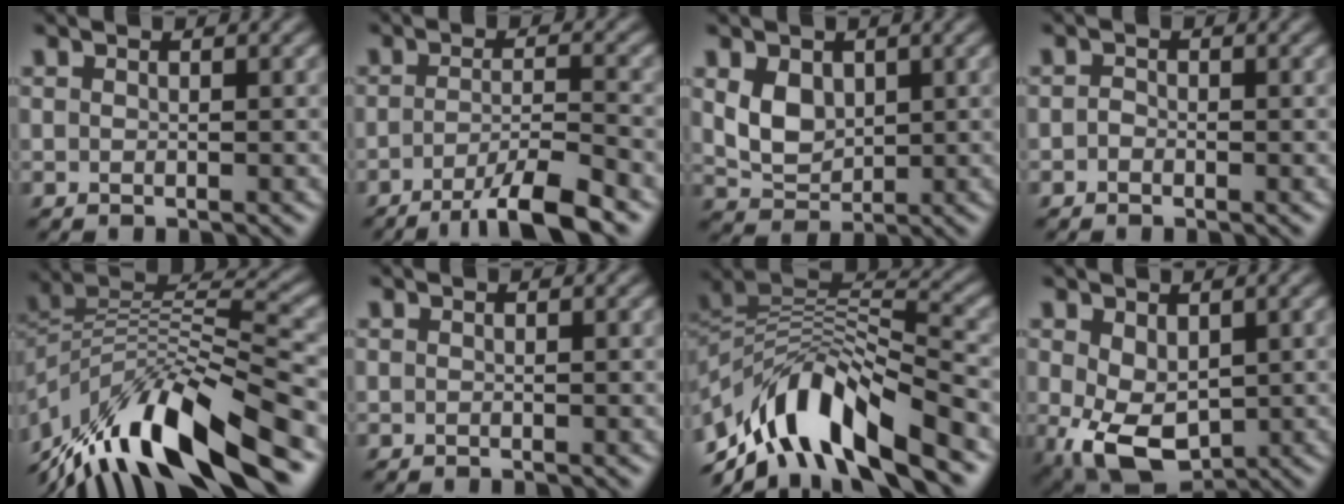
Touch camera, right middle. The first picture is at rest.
{"total": 6.4, "force": [-4.0, 1.2, 4.8], "torque": [-0.068, 0.003, -0.070]}
{"total": 3.5, "force": [1.0, 2.6, 2.2], "torque": [-0.047, -0.003, 0.021]}
{"total": 0.8, "force": [-0.3, 0.6, 0.4], "torque": [-0.011, 0.001, -0.008]}
{"total": 12.2, "force": [-7.0, 4.1, 9.1], "torque": [-0.176, 0.027, -0.126]}
{"total": 0.0}
{"total": 10.2, "force": [-5.5, 4.5, 7.3], "torque": [-0.124, 0.017, -0.101]}
{"total": 6.6, "force": [-1.0, 4.2, 5.0], "torque": [-0.120, -0.018, -0.010]}